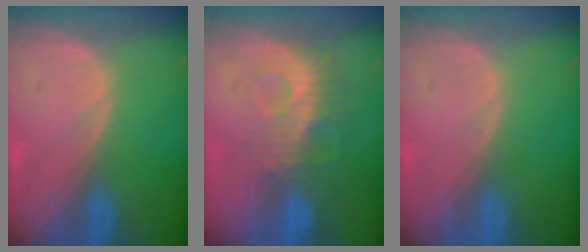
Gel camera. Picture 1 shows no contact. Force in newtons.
{"total": 9.2, "press": 8.1, "slide": 4.5}
{"total": 0.0}